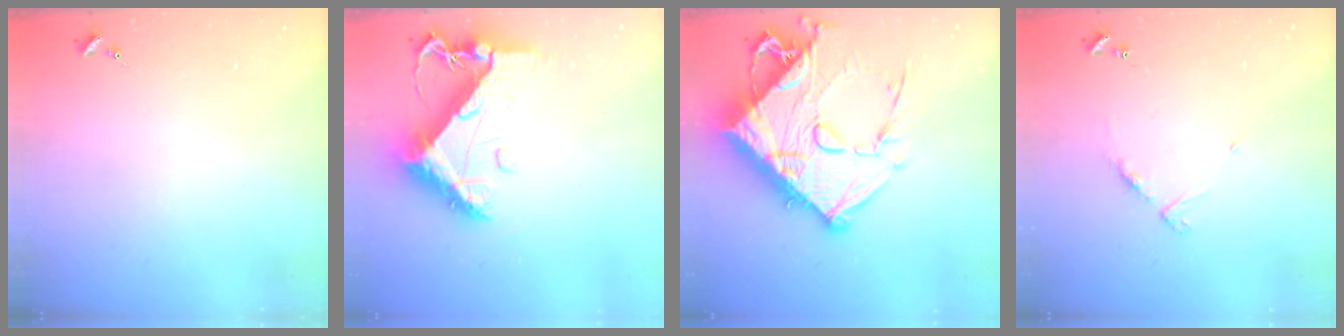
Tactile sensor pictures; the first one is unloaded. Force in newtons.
{"total": 11.3, "press": 11.3, "slide": 1.2}
{"total": 25.7, "press": 25.6, "slide": 2.6}
{"total": 4.7, "press": 4.6, "slide": 0.5}